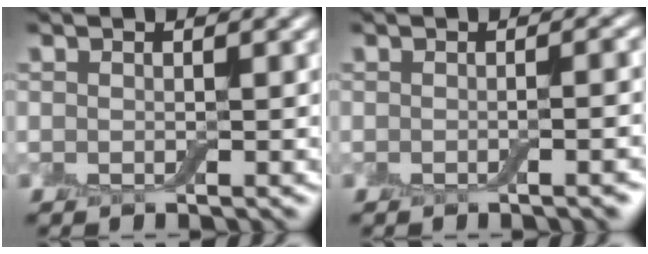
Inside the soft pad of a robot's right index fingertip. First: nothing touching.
{"total": 4.0, "force": [-0.6, 1.7, 3.6], "torque": [-0.008, 0.010, -0.008]}